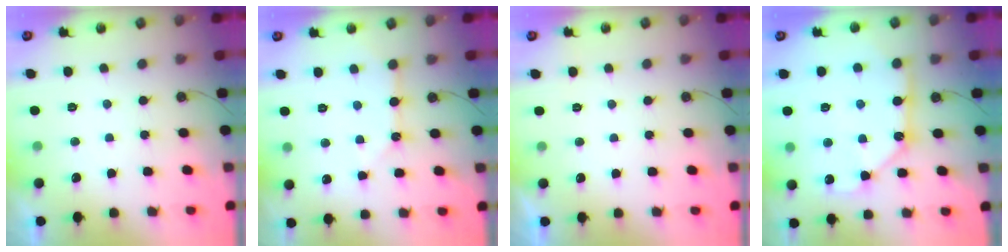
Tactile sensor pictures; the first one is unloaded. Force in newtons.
{"total": 8.0, "press": 8.0, "slide": 0.8}
{"total": 0.0}
{"total": 12.0, "press": 11.9, "slide": 1.2}